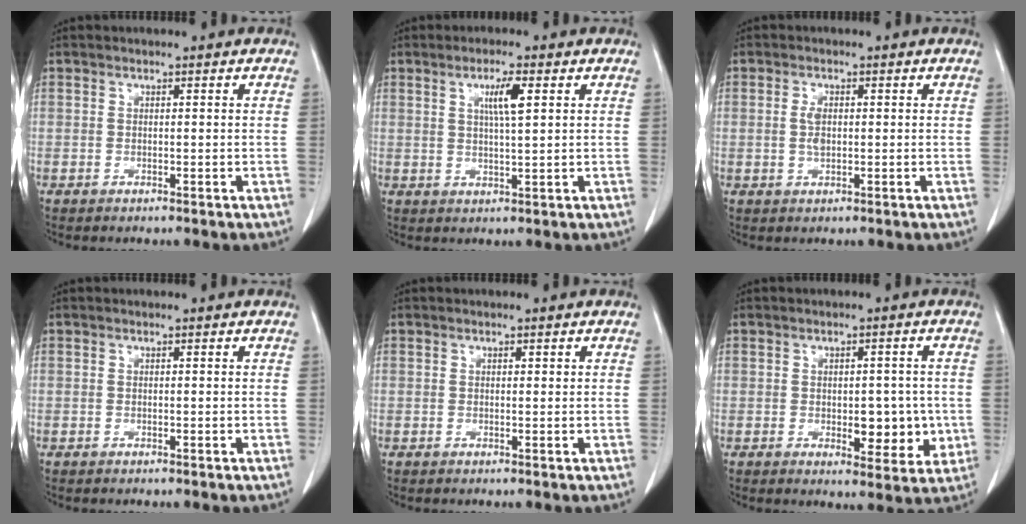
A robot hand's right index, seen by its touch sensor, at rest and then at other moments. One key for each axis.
{"total": 4.4, "fx": 1.6, "fy": 0.2, "fz": 4.1, "tx": -0.072, "ty": -0.001, "tz": 0.027}
{"total": 2.4, "fx": 0.1, "fy": 1.2, "fz": 2.1, "tx": -0.043, "ty": 0.002, "tz": 0.002}
{"total": 0.0}
{"total": 0.5, "fx": 0.3, "fy": 0.2, "fz": 0.4, "tx": -0.007, "ty": -0.001, "tz": 0.004}
{"total": 6.6, "fx": -0.8, "fy": 3.5, "fz": 5.6, "tx": -0.056, "ty": -0.001, "tz": -0.001}